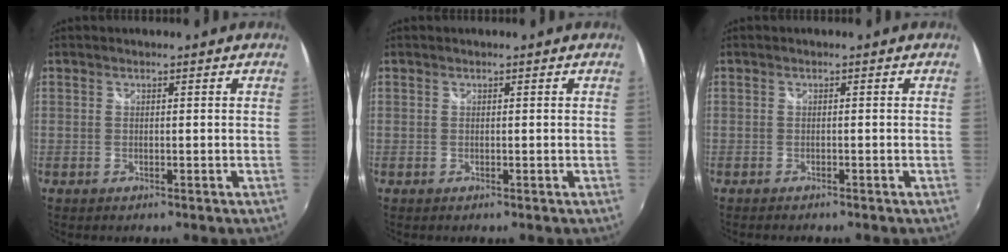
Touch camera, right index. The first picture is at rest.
{"total": 0.0}
{"total": 1.5, "force": [-1.4, 0.3, 0.5], "torque": [-0.016, -0.010, -0.025]}